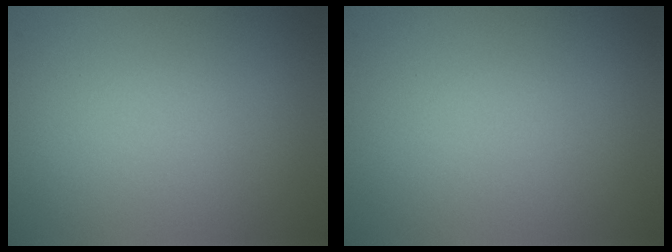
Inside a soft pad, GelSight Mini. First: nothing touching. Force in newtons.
{"total": 0.0}